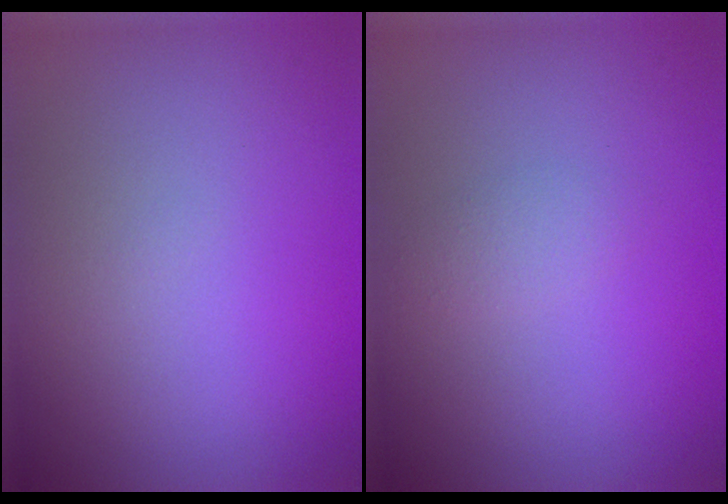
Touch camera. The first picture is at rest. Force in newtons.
{"total": 1.1, "press": 1.1, "slide": 0.1}